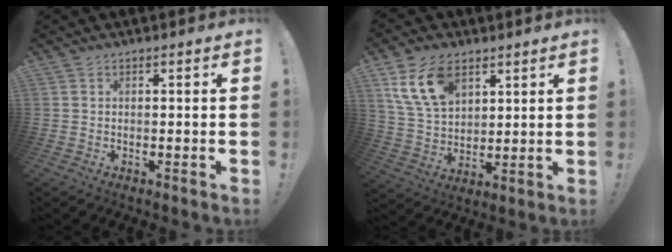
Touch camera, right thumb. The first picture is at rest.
{"total": 14.3, "force": [7.7, 8.8, 8.3], "torque": [-0.168, -0.015, 0.150]}